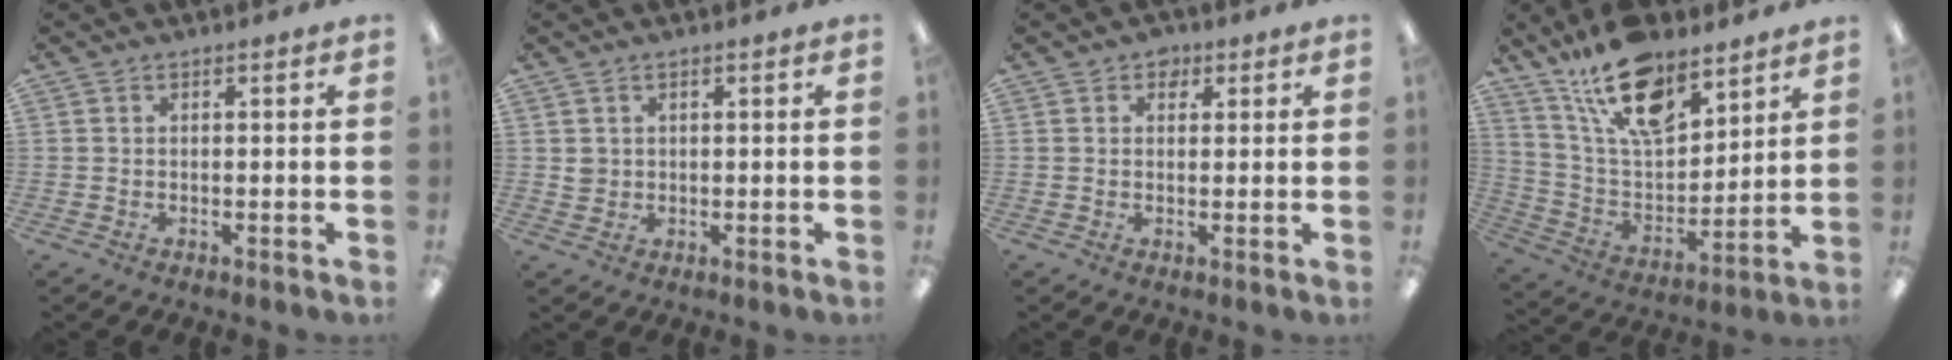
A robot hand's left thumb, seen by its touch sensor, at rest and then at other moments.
{"total": 2.0, "force": [0.7, 1.9, 0.5], "torque": [-0.012, 0.003, 0.012]}
{"total": 2.4, "force": [1.3, 1.8, 0.9], "torque": [-0.003, -0.001, 0.021]}
{"total": 18.0, "force": [12.6, 8.1, 10.0], "torque": [-0.181, -0.065, 0.224]}